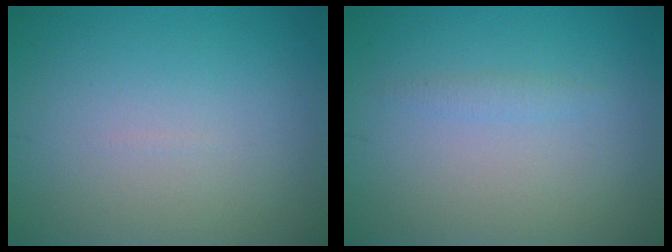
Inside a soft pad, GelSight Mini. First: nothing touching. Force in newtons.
{"total": 0.8, "press": 0.8, "slide": 0.1}